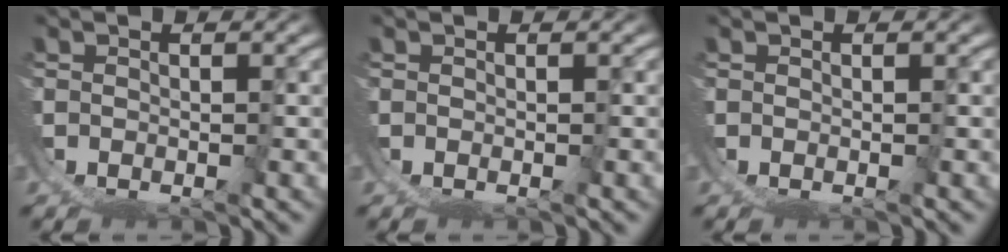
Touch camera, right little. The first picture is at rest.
{"total": 0.0}
{"total": 0.0}